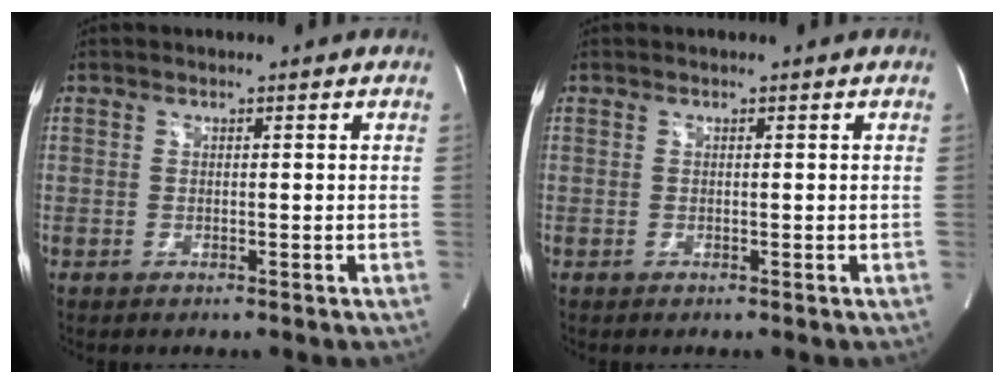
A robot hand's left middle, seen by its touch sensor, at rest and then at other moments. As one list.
[{"total": 0.0}]